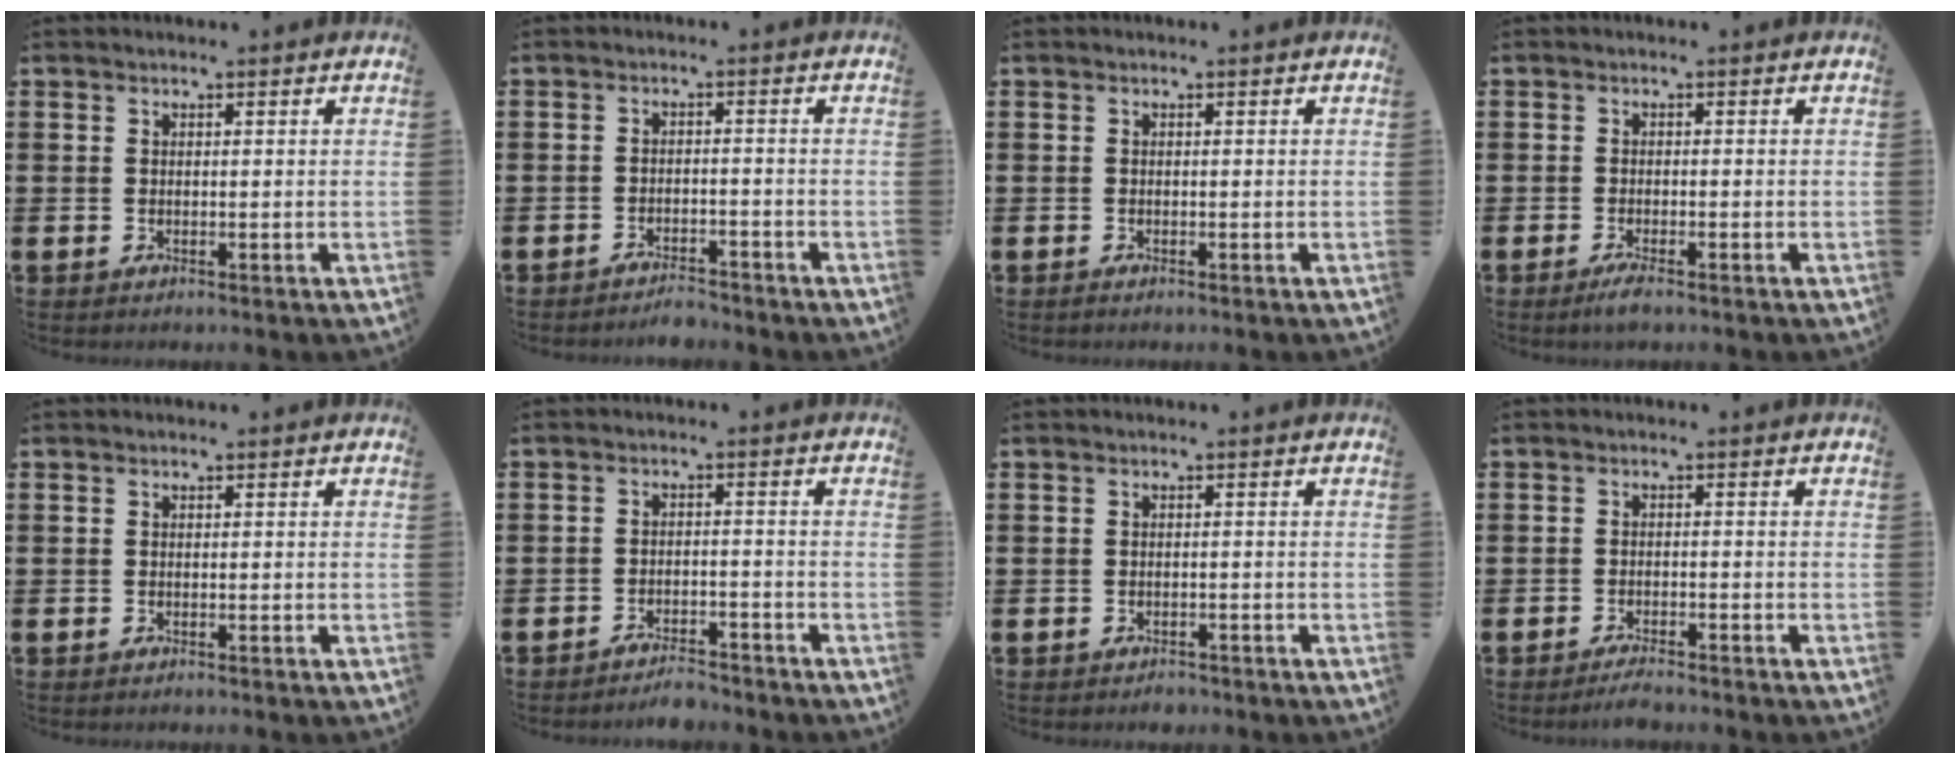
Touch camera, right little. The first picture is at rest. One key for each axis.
{"total": 2.1, "fx": -2.1, "fy": 0.2, "fz": 0.1, "tx": -0.008, "ty": 0.005, "tz": -0.045}
{"total": 0.0}
{"total": 1.7, "fx": -0.9, "fy": 0.3, "fz": 1.4, "tx": -0.024, "ty": 0.000, "tz": -0.017}
{"total": 0.0}
{"total": 2.5, "fx": -2.4, "fy": 0.2, "fz": 0.3, "tx": -0.010, "ty": 0.007, "tz": -0.051}
{"total": 0.6, "fx": -0.6, "fy": 0.3, "fz": 0.0, "tx": -0.003, "ty": -0.001, "tz": -0.013}
{"total": 1.8, "fx": -1.6, "fy": 0.1, "fz": 0.6, "tx": -0.013, "ty": 0.004, "tz": -0.032}